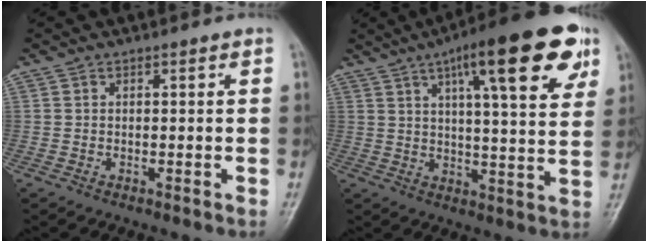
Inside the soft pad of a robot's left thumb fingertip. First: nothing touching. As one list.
[{"total": 20.2, "force": [10.0, 5.0, 16.8], "torque": [-0.213, -0.012, 0.141]}]